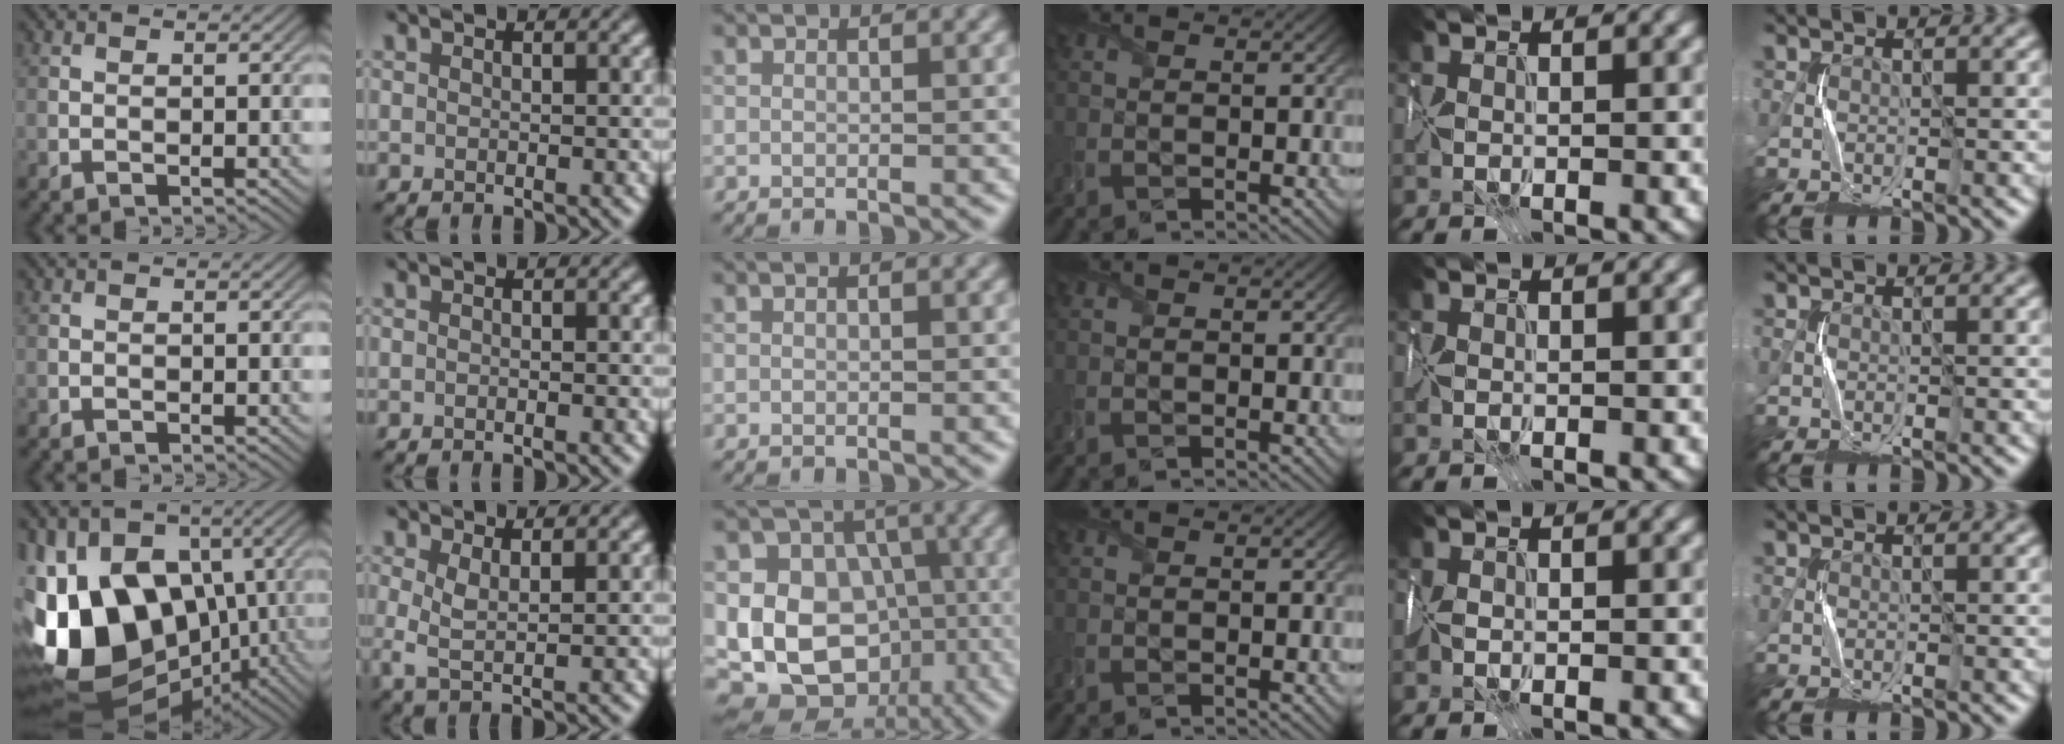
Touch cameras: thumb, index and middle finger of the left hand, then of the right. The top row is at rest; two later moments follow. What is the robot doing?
{"motion": "wrap", "object": "receipt paper"}